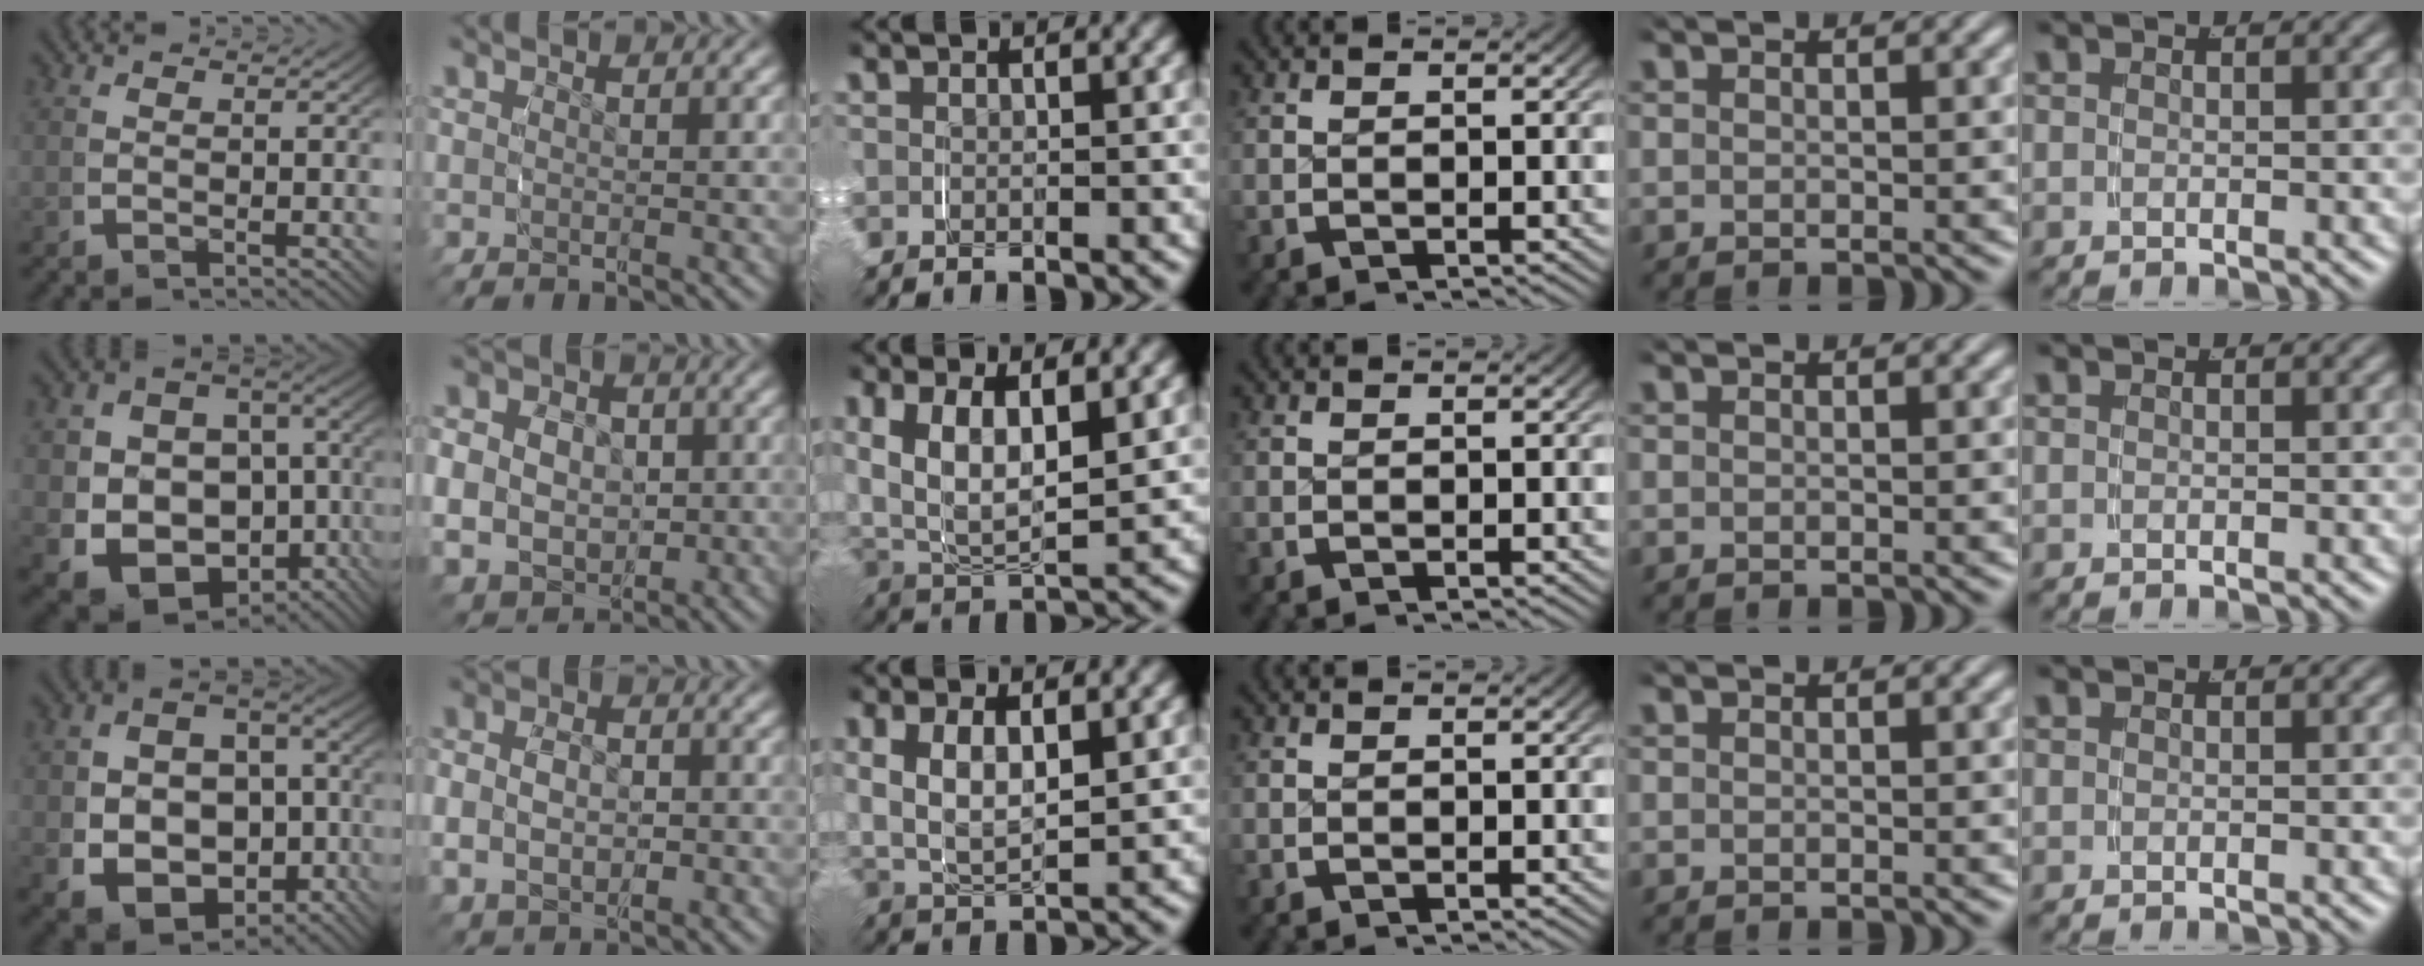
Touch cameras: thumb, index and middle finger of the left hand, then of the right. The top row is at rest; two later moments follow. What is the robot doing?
{"motion": "grasp_and_lifting", "object": "scarf"}